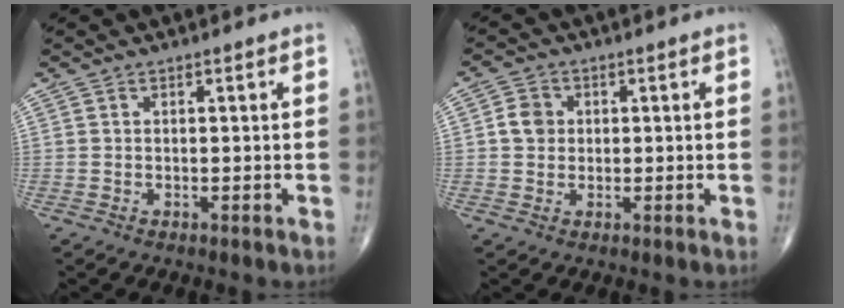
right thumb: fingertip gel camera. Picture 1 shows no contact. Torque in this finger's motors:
{"motor_torque": [-0.02, 0.02, 0.13, 0.01, 0.04]}